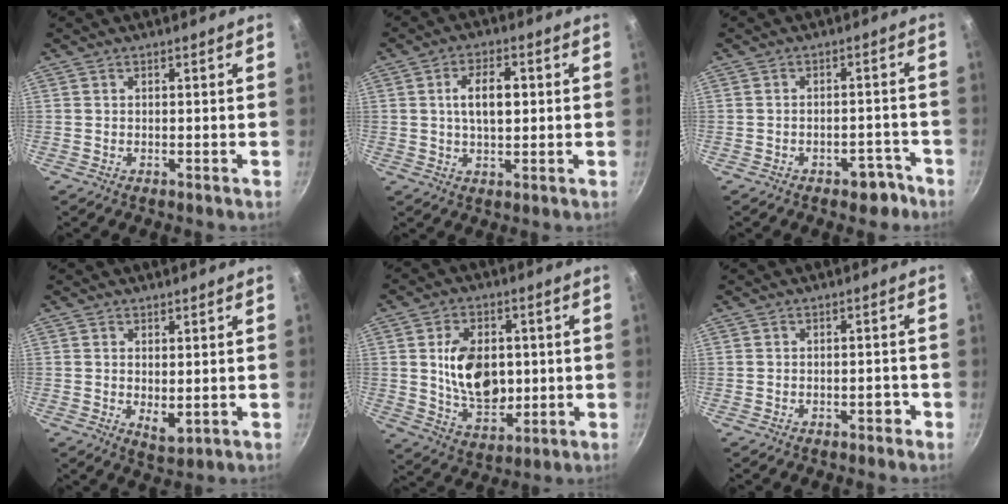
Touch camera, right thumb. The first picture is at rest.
{"total": 7.5, "force": [1.0, 3.9, 6.3], "torque": [-0.096, 0.009, 0.014]}
{"total": 4.6, "force": [-3.1, 2.6, 2.2], "torque": [-0.004, 0.038, -0.024]}
{"total": 3.7, "force": [0.3, 1.8, 3.2], "torque": [-0.050, -0.014, 0.008]}
{"total": 13.5, "force": [1.1, 9.2, 9.8], "torque": [-0.136, -0.012, 0.026]}
{"total": 1.7, "force": [-1.1, 0.9, 1.1], "torque": [-0.005, 0.018, -0.011]}